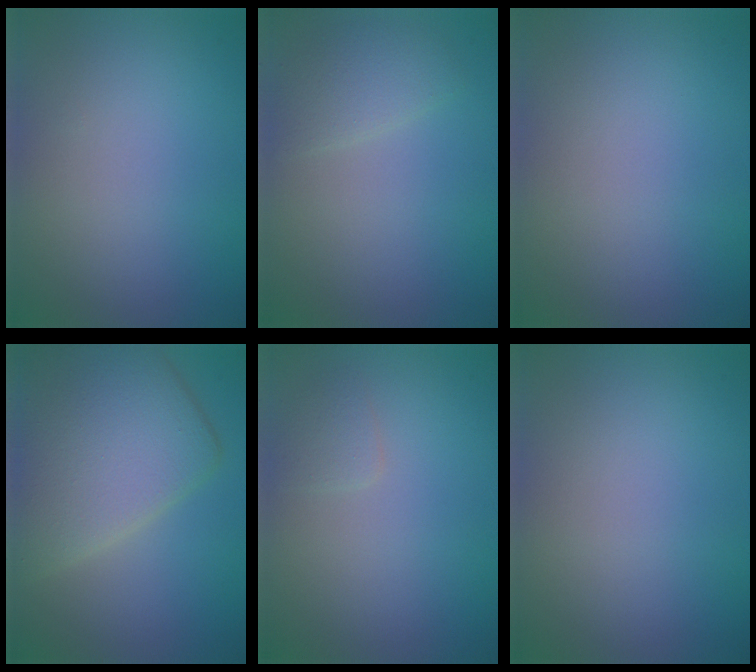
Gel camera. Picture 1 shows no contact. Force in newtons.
{"total": 1.9, "press": 1.9, "slide": 0.1}
{"total": 0.0}
{"total": 8.4, "press": 8.4, "slide": 0.4}
{"total": 1.0, "press": 1.0, "slide": 0.0}
{"total": 0.0}